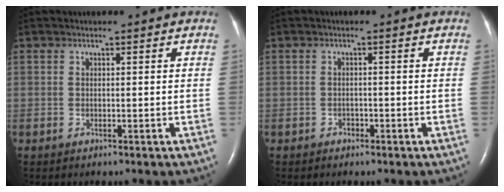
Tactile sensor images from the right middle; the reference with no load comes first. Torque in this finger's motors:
{"motor_torque": [0.04, 0.03, 0.02, 0.01]}